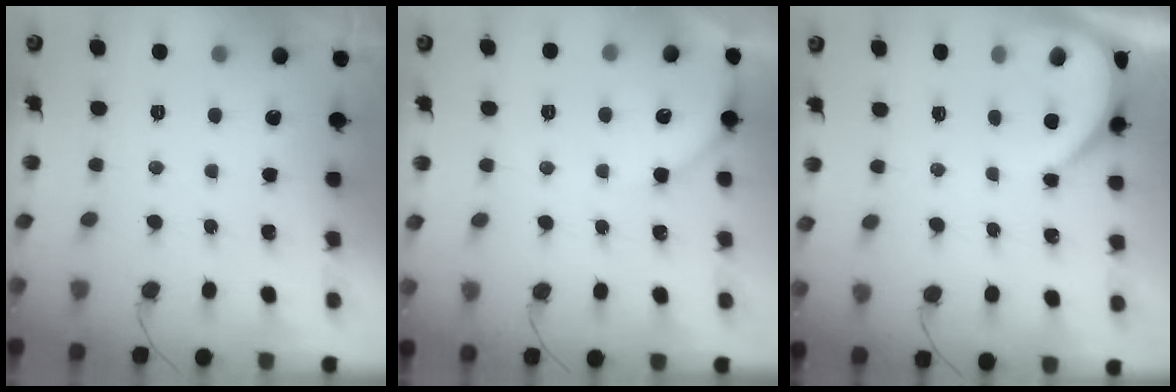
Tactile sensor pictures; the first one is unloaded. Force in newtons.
{"total": 4.8, "press": 4.7, "slide": 0.7}
{"total": 3.9, "press": 3.8, "slide": 0.6}